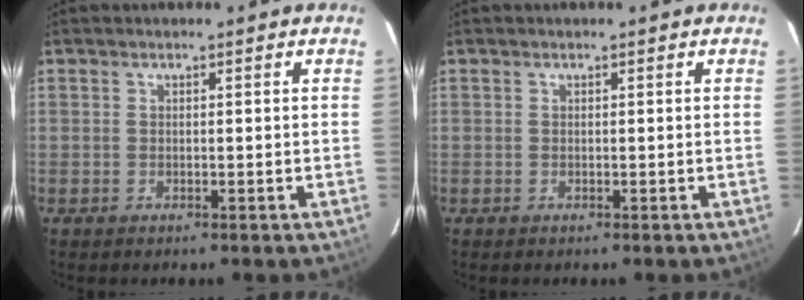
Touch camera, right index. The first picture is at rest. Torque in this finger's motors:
{"motor_torque": [0.00, 0.00, 0.00, 0.01]}